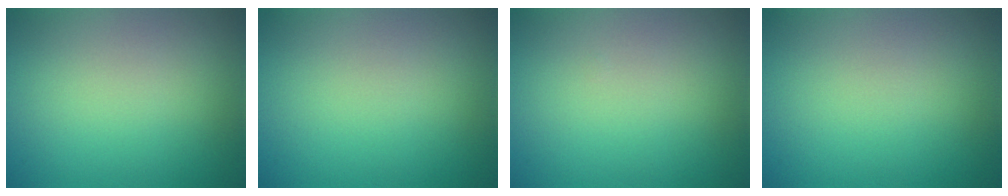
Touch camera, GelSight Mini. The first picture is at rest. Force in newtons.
{"total": 0.0}
{"total": 0.0}
{"total": 0.0}